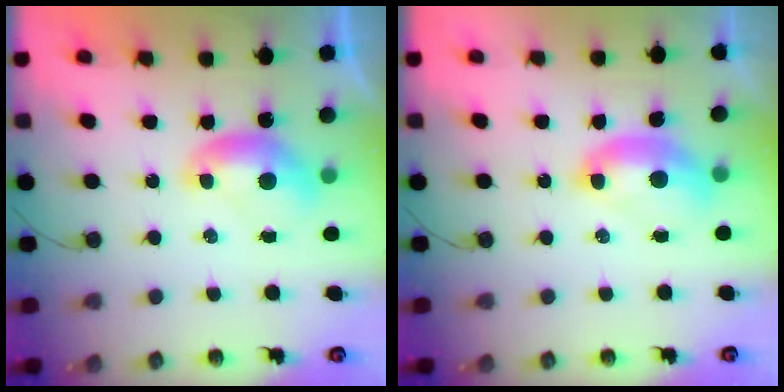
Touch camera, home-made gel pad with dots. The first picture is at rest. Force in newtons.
{"total": 2.7, "press": 2.6, "slide": 0.6}